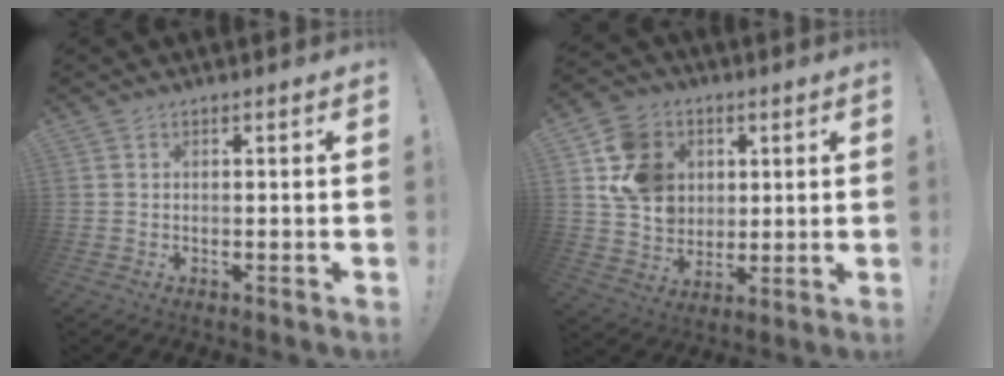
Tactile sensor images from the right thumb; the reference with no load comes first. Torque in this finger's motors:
{"motor_torque": [1.55, 2.37, 0.65, -0.38, 0.36]}